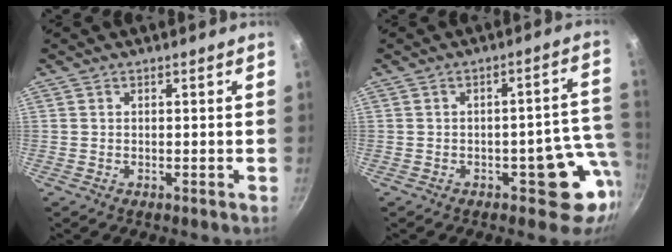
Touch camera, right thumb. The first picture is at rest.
{"total": 9.8, "force": [-3.3, 5.3, 7.6], "torque": [-0.023, 0.034, -0.036]}